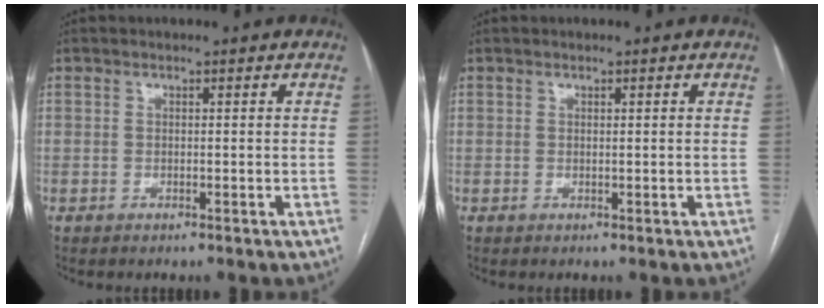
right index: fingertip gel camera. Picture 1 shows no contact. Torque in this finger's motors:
{"motor_torque": [-0.17, -0.13, -0.03, -0.01]}